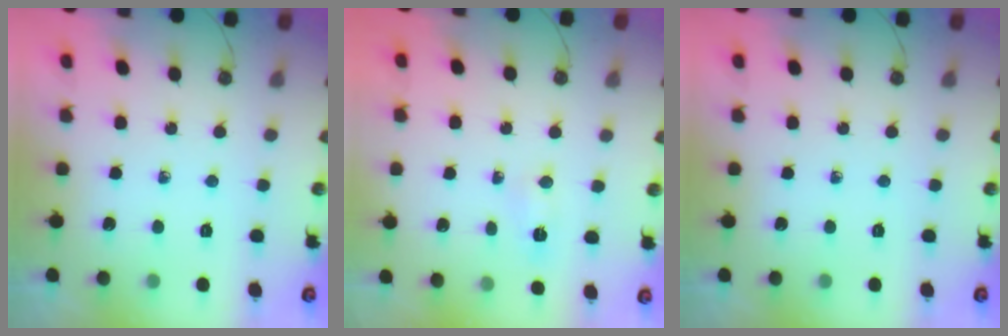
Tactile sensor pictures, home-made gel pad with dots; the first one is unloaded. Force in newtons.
{"total": 3.8, "press": 3.7, "slide": 0.5}
{"total": 0.0}